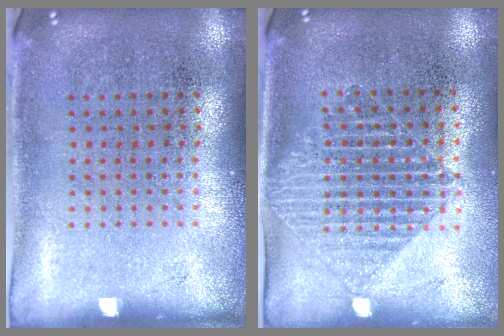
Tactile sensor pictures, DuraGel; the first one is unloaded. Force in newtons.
{"total": 1.5, "press": 1.3, "slide": 0.7}